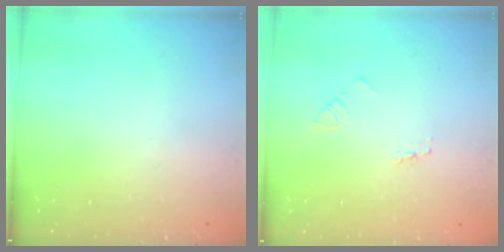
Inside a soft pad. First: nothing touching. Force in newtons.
{"total": 1.8, "press": 1.8, "slide": 0.2}